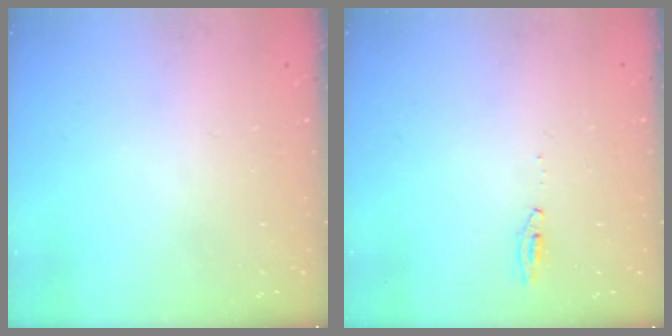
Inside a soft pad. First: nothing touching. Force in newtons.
{"total": 14.8, "press": 3.9, "slide": 14.3}